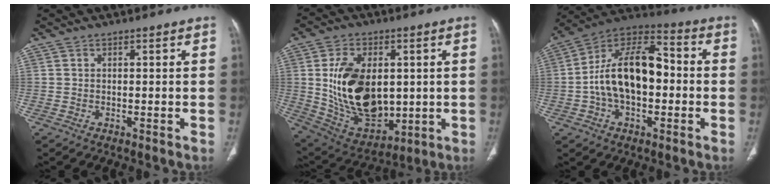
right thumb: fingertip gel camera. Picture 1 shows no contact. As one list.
[{"total": 20.3, "force": [1.3, 12.9, 15.6], "torque": [-0.242, -0.016, 0.049]}, {"total": 18.1, "force": [-1.1, 10.5, 14.7], "torque": [-0.243, 0.045, -0.026]}]